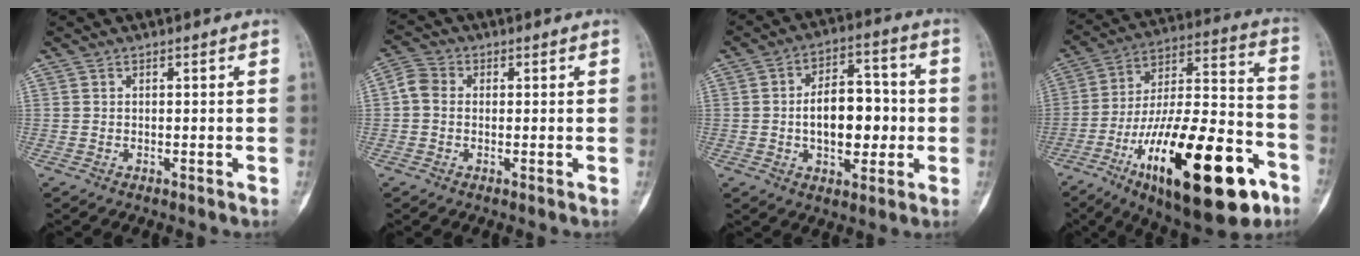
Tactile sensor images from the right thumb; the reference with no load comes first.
{"total": 4.0, "force": [0.1, 3.3, 2.2], "torque": [-0.041, 0.012, -0.006]}
{"total": 13.2, "force": [-0.9, 7.8, 10.6], "torque": [-0.132, 0.025, -0.012]}
{"total": 30.8, "force": [-14.1, 10.9, 25.1], "torque": [-0.401, 0.067, -0.217]}